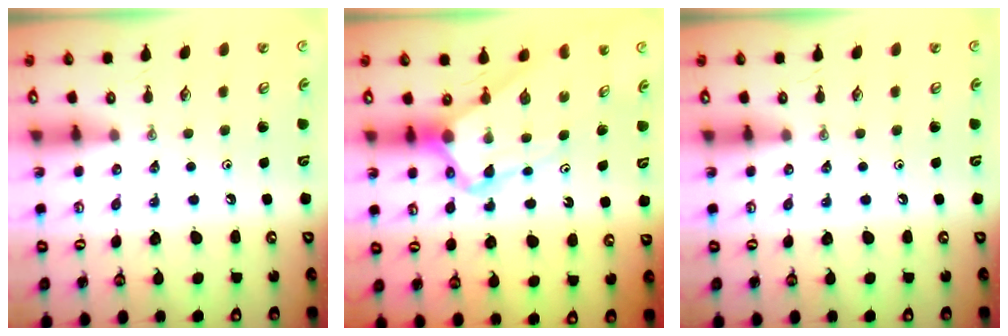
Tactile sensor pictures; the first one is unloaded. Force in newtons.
{"total": 6.2, "press": 6.1, "slide": 0.5}
{"total": 0.0}